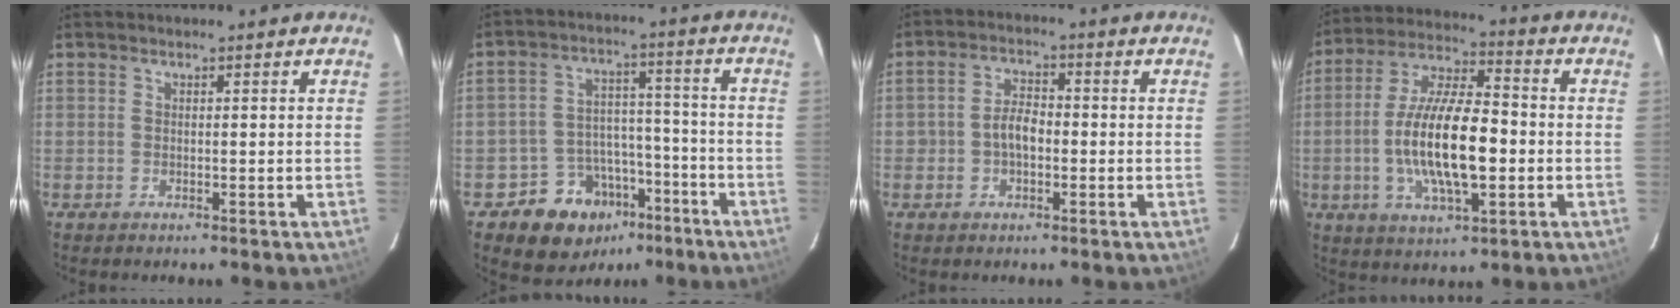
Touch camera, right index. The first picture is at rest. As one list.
[{"total": 11.9, "force": [-7.2, 8.8, 3.3], "torque": [-0.065, 0.040, -0.093]}, {"total": 4.4, "force": [-1.0, 3.0, 3.1], "torque": [-0.055, 0.013, -0.016]}, {"total": 16.3, "force": [-2.6, 5.5, 15.2], "torque": [-0.296, 0.000, -0.048]}]